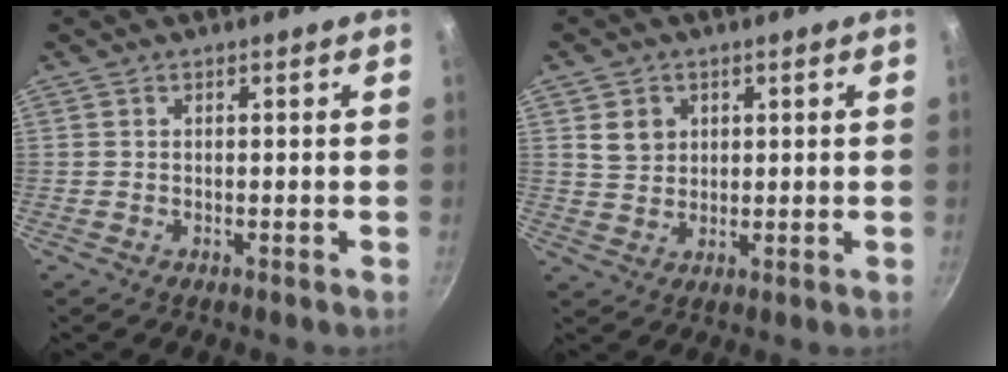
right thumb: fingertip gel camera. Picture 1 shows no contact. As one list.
[{"total": 4.7, "force": [1.5, 4.0, 1.9], "torque": [-0.015, -0.002, 0.032]}]